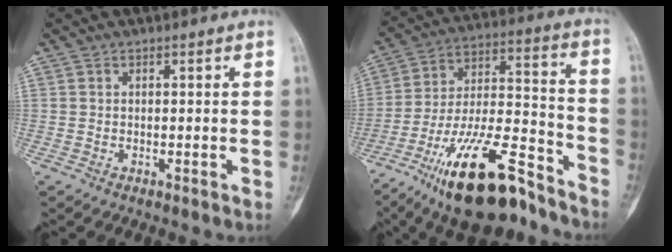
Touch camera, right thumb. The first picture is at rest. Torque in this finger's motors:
{"motor_torque": [3.42, 1.59, 1.74, -1.03, 0.56]}